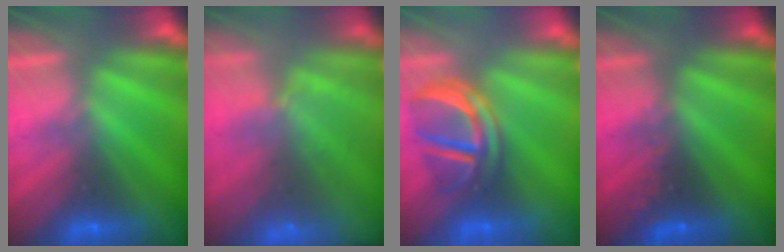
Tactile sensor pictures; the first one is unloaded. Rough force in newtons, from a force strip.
{"total": 9.8}
{"total": 4.4}
{"total": 2.4}